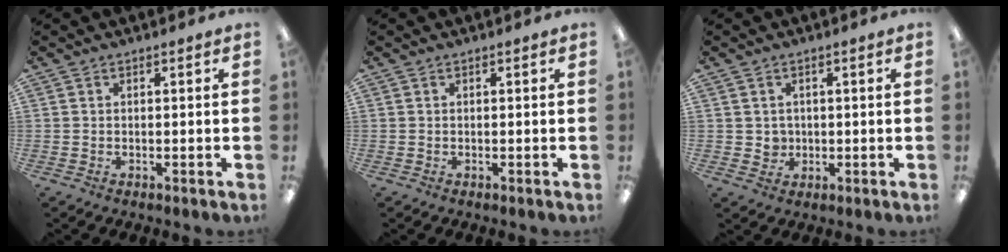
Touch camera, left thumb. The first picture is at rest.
{"total": 0.0}
{"total": 2.9, "force": [0.7, 2.7, 0.4], "torque": [0.002, -0.001, 0.009]}